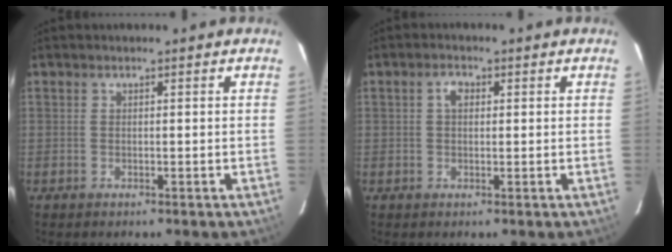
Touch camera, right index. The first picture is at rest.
{"total": 2.2, "force": [0.5, 1.5, 1.5], "torque": [-0.028, 0.009, 0.008]}